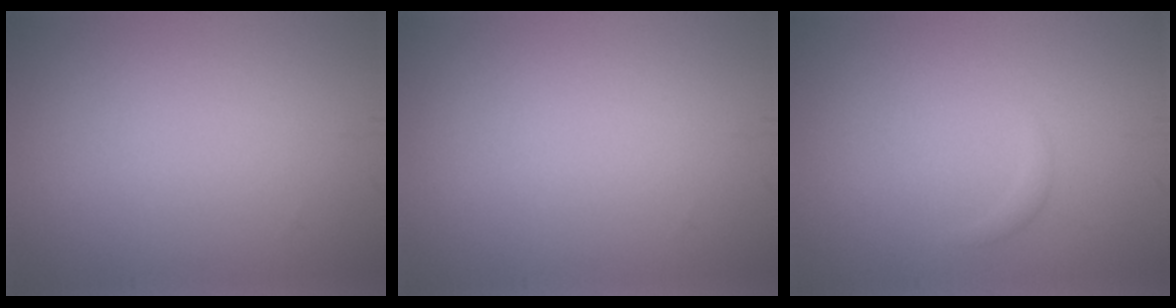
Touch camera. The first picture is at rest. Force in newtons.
{"total": 0.0}
{"total": 0.6, "press": 0.6, "slide": 0.0}